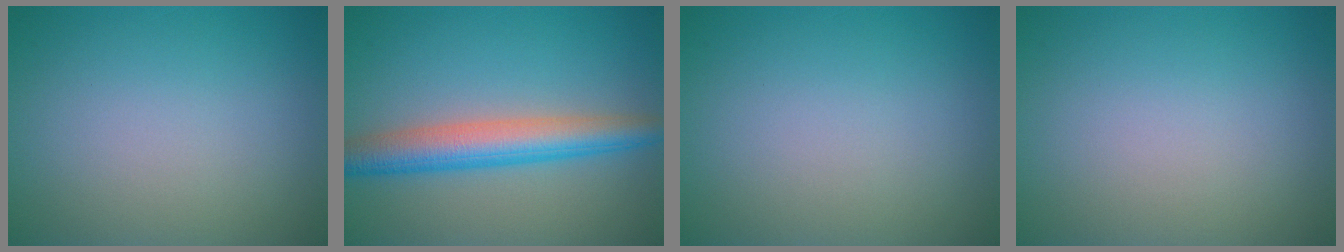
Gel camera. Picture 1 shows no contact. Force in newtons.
{"total": 5.5, "press": 5.5, "slide": 0.1}
{"total": 0.0}
{"total": 0.0}